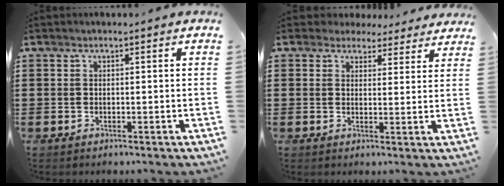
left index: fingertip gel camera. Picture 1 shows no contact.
{"total": 3.4, "force": [3.0, 1.5, 0.6], "torque": [-0.024, -0.003, 0.057]}